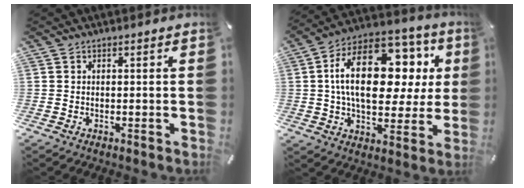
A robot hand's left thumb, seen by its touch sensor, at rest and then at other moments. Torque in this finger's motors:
{"motor_torque": [0.92, 0.87, 2.34, -0.43, 0.76]}